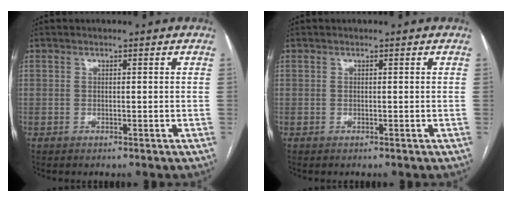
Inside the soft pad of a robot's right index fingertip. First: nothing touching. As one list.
[{"total": 0.0}]